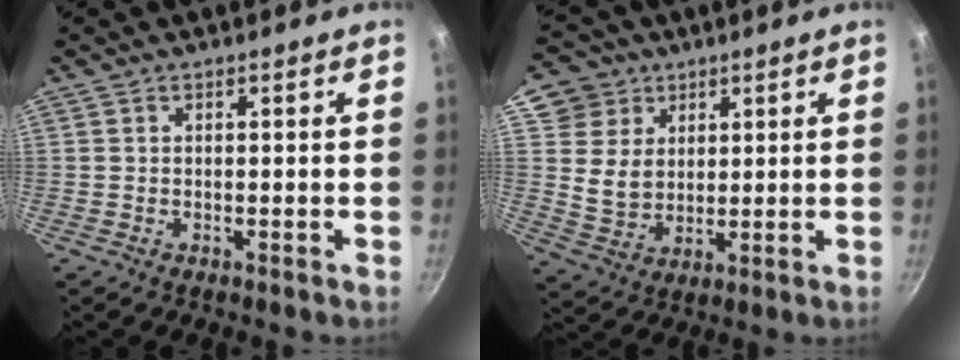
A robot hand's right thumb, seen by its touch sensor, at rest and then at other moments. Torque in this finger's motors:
{"motor_torque": [-0.79, 2.10, -0.16, 0.41, 0.18]}